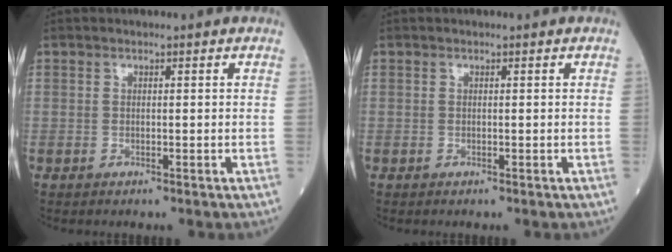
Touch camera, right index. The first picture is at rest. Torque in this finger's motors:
{"motor_torque": [-0.02, 0.03, 0.00, 0.00]}